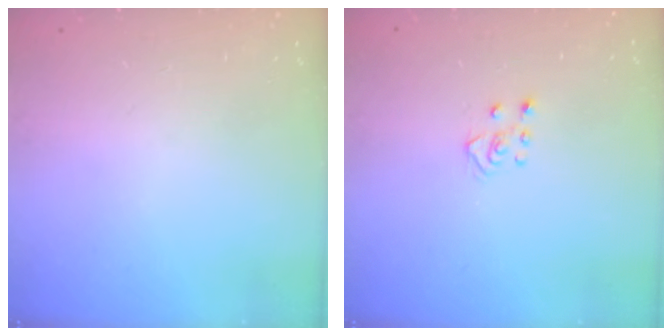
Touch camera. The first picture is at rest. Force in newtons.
{"total": 4.3, "press": 4.2, "slide": 0.5}